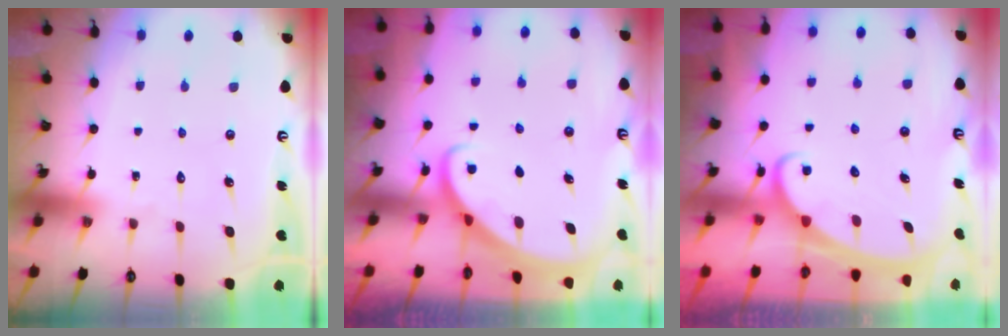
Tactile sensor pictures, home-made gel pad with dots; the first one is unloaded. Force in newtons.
{"total": 2.6, "press": 2.6, "slide": 0.2}
{"total": 2.2, "press": 2.1, "slide": 0.4}